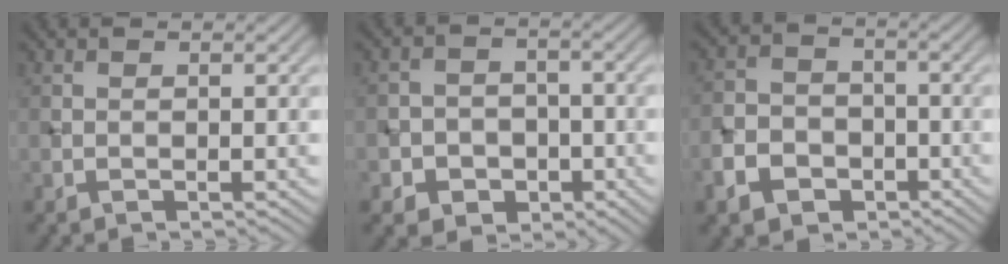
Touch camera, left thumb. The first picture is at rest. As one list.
[{"total": 5.3, "force": [-2.4, 4.4, 1.7], "torque": [-0.020, 0.000, -0.058]}, {"total": 6.7, "force": [-3.7, 4.9, 2.8], "torque": [-0.069, -0.010, -0.077]}]